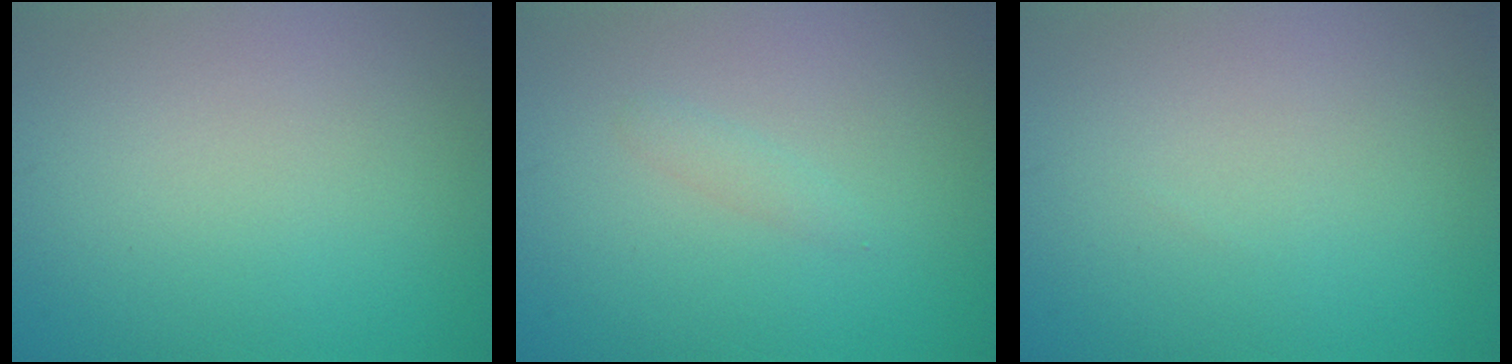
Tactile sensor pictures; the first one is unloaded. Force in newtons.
{"total": 0.9, "press": 0.9, "slide": 0.0}
{"total": 0.0}